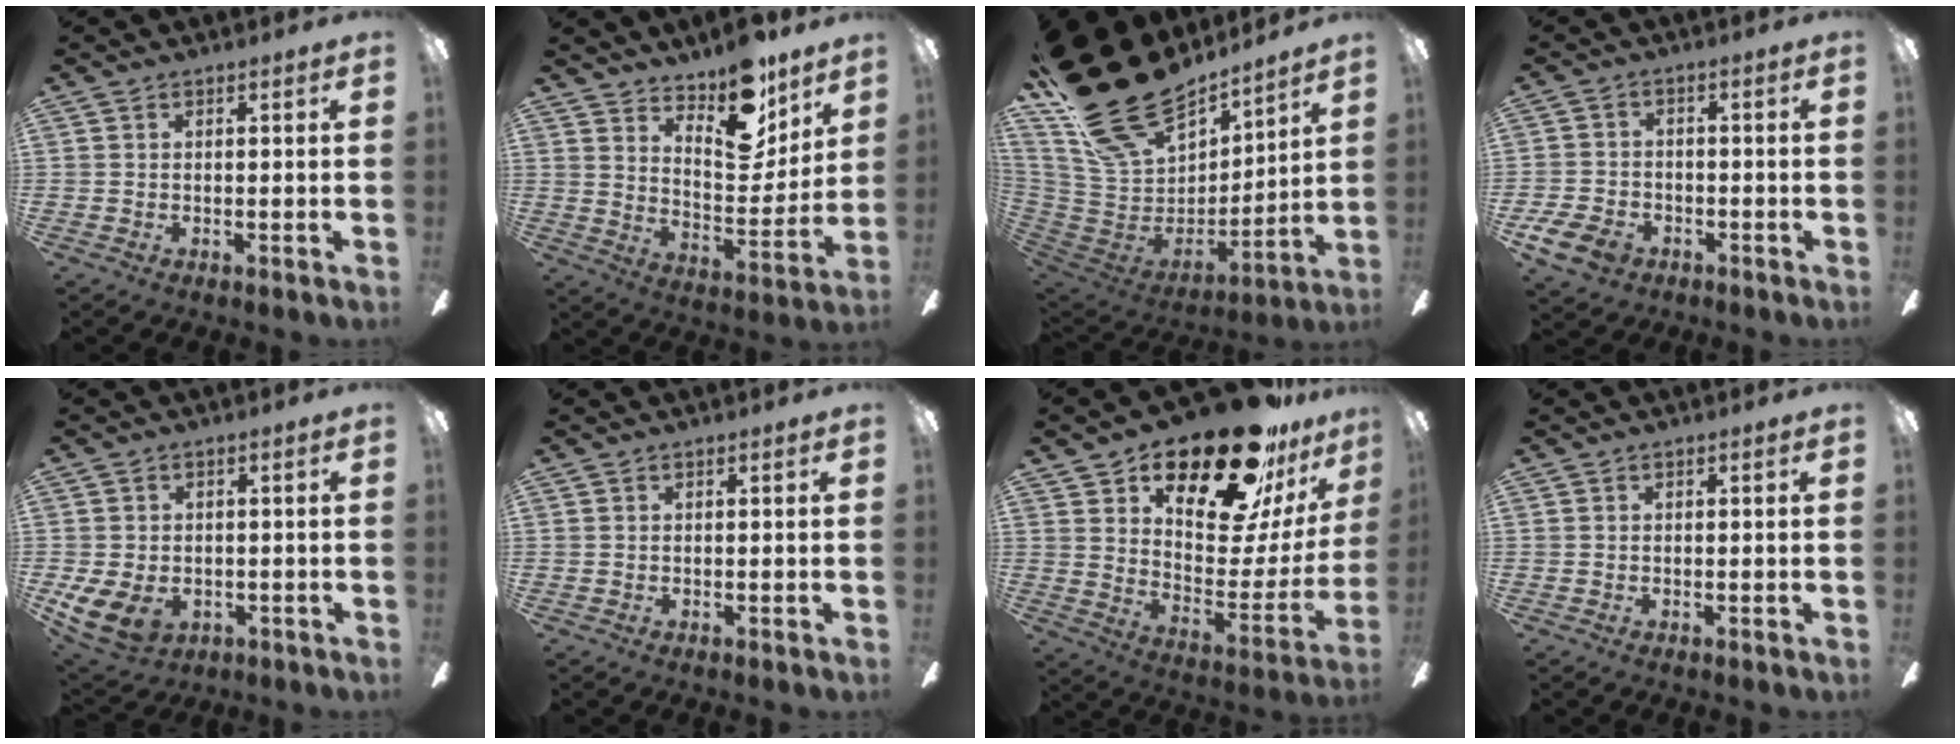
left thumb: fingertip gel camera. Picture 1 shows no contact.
{"total": 14.4, "force": [11.5, 6.1, 6.1], "torque": [-0.073, -0.092, 0.204]}
{"total": 30.2, "force": [22.3, 14.8, 13.9], "torque": [-0.275, -0.126, 0.422]}
{"total": 7.5, "force": [-4.1, 5.0, 3.8], "torque": [-0.093, 0.020, -0.078]}
{"total": 7.5, "force": [-1.6, 5.8, 4.5], "torque": [-0.109, 0.001, -0.028]}
{"total": 0.0}
{"total": 25.3, "force": [19.7, 8.8, 13.2], "torque": [-0.183, -0.135, 0.326]}
{"total": 0.0}